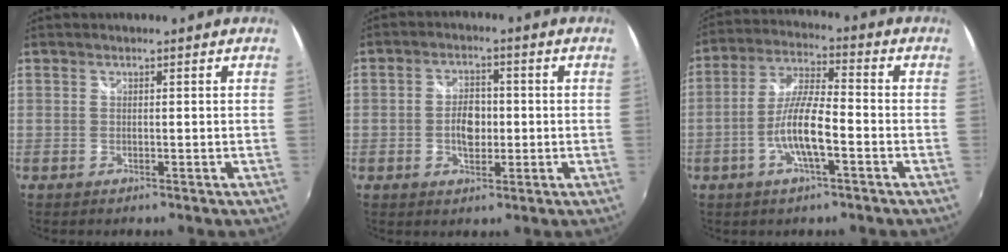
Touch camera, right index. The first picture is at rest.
{"total": 5.6, "force": [-0.8, 3.5, 4.4], "torque": [-0.080, 0.006, -0.011]}
{"total": 9.5, "force": [-3.4, 1.8, 8.7], "torque": [-0.178, 0.002, -0.064]}